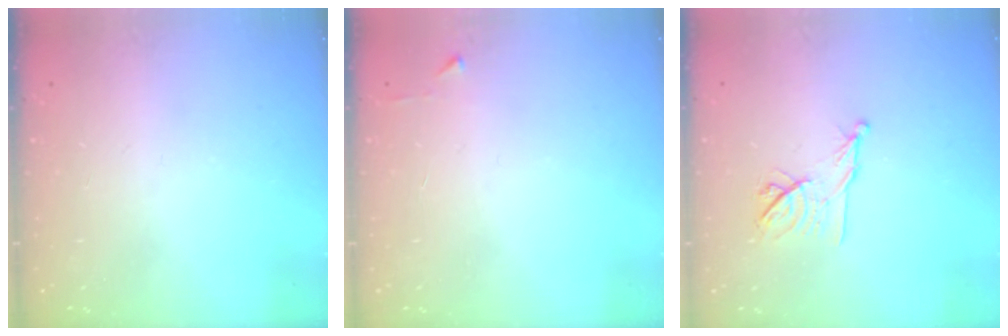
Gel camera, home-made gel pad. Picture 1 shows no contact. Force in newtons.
{"total": 2.4, "press": 2.4, "slide": 0.3}
{"total": 10.0, "press": 9.9, "slide": 0.9}